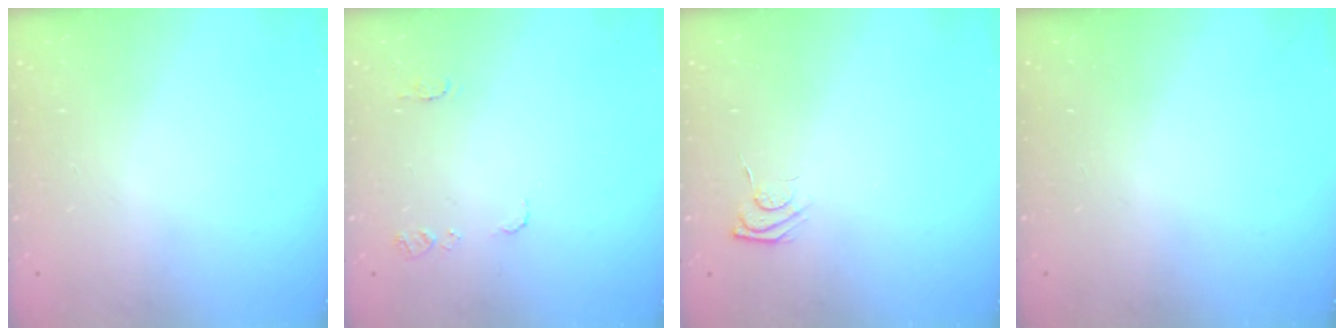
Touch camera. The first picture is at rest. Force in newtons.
{"total": 7.1, "press": 7.0, "slide": 0.7}
{"total": 4.9, "press": 4.7, "slide": 1.1}
{"total": 0.0}